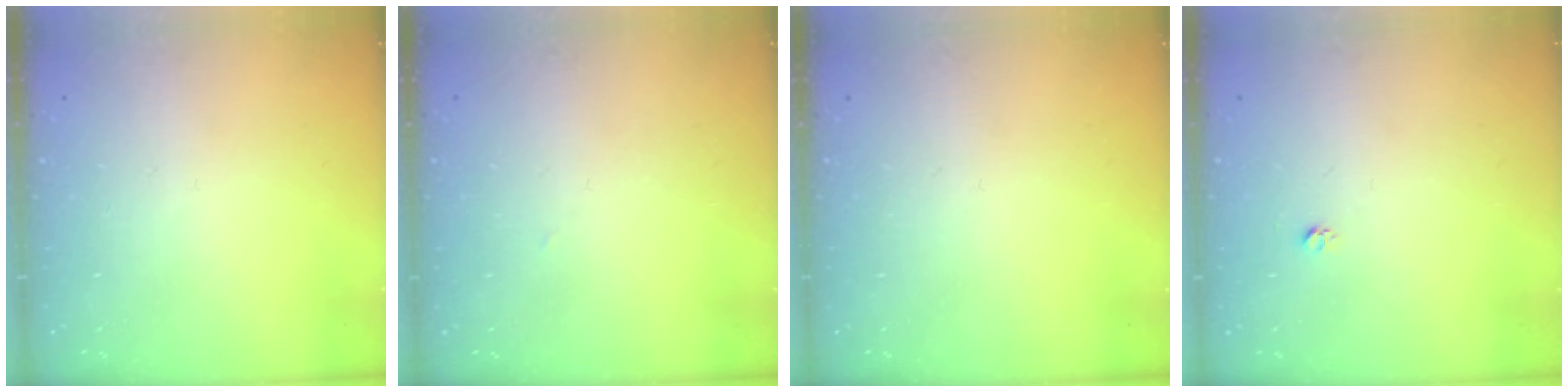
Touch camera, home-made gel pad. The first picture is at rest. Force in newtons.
{"total": 1.1, "press": 1.1, "slide": 0.1}
{"total": 0.0}
{"total": 2.7, "press": 2.7, "slide": 0.3}